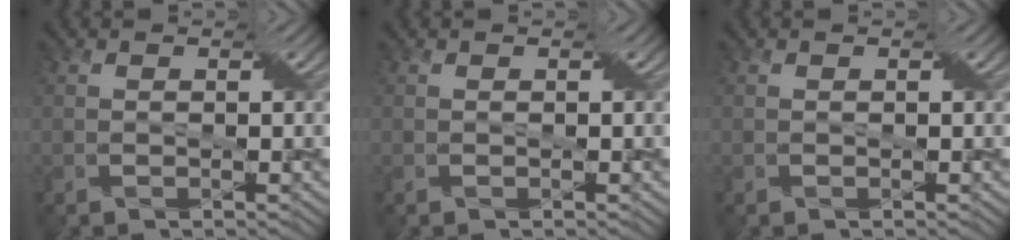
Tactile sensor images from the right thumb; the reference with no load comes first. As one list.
[{"total": 0.0}, {"total": 0.0}]